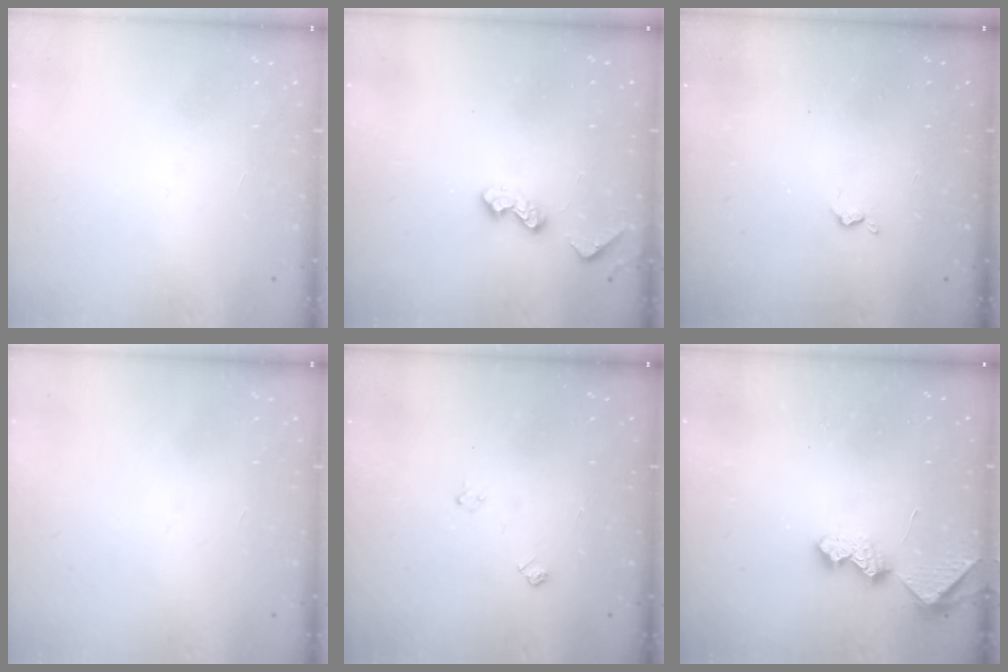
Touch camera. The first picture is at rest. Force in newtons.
{"total": 5.3, "press": 5.2, "slide": 0.8}
{"total": 2.2, "press": 2.1, "slide": 0.5}
{"total": 0.0}
{"total": 4.9, "press": 4.8, "slide": 0.7}
{"total": 6.6, "press": 6.6, "slide": 0.3}